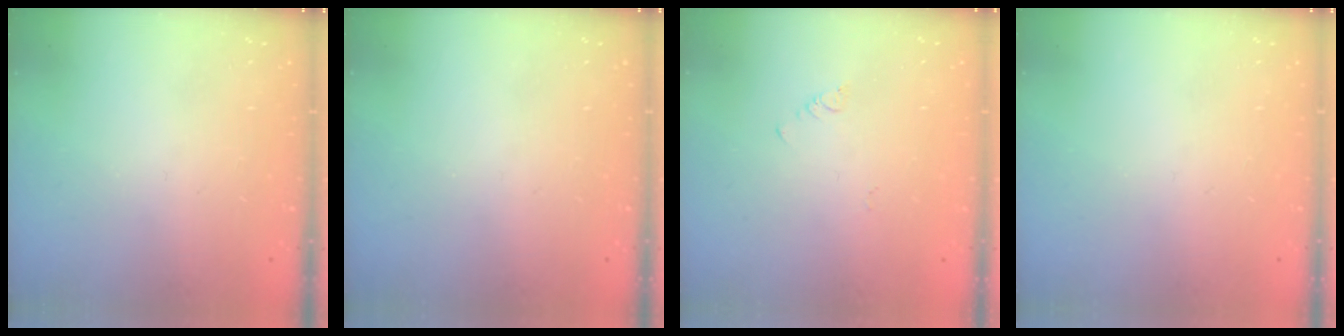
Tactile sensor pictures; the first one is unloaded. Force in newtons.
{"total": 0.0}
{"total": 1.9, "press": 1.9, "slide": 0.4}
{"total": 0.0}